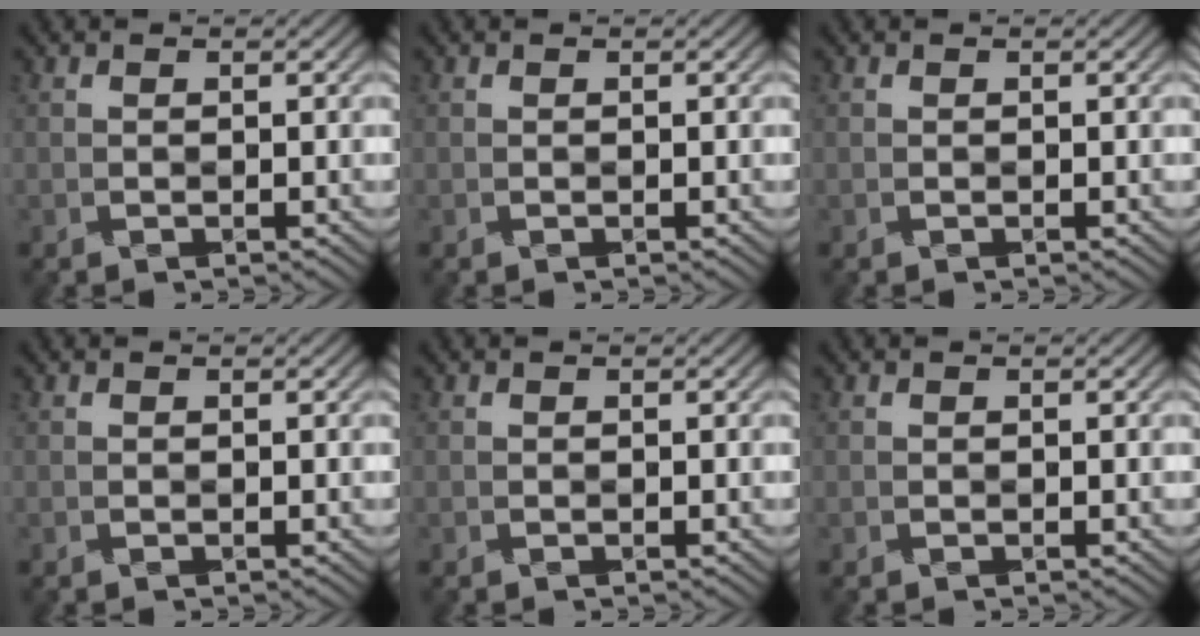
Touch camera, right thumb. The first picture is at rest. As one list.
[{"total": 0.0}, {"total": 0.0}, {"total": 0.0}, {"total": 0.0}, {"total": 0.0}]